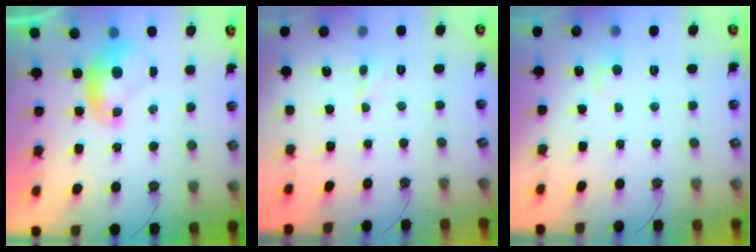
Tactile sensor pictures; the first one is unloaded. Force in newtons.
{"total": 0.0}
{"total": 1.7, "press": 1.6, "slide": 0.6}